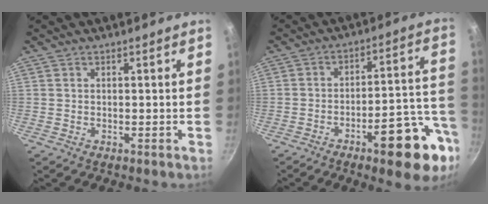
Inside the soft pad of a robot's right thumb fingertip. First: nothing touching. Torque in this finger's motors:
{"motor_torque": [2.38, 1.68, 1.08, -0.65, 0.07]}